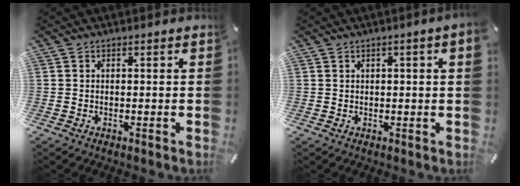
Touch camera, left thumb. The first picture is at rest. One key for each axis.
{"total": 2.1, "fx": 0.7, "fy": 0.0, "fz": 1.9, "tx": -0.036, "ty": -0.001, "tz": 0.012}